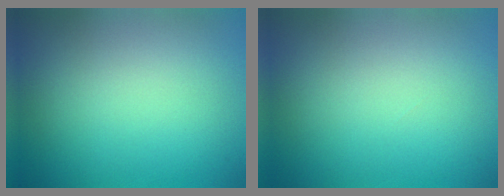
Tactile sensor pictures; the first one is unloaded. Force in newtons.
{"total": 0.0}